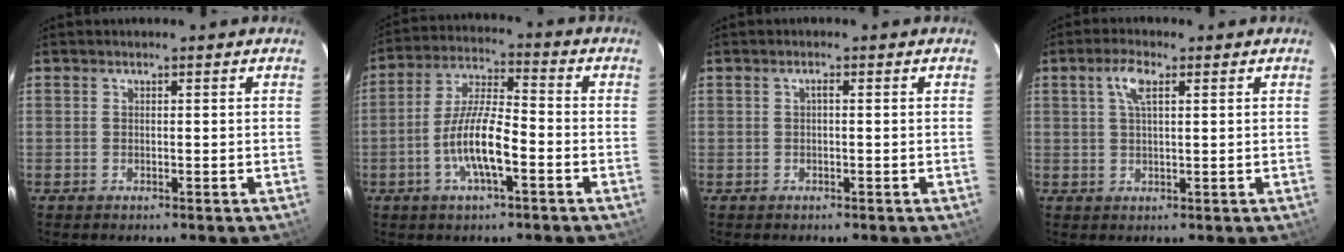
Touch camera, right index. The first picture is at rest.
{"total": 10.1, "force": [-3.8, 2.5, 9.0], "torque": [-0.182, 0.001, -0.072]}
{"total": 0.7, "force": [0.0, 0.2, 0.7], "torque": [-0.011, 0.006, -0.002]}
{"total": 3.9, "force": [1.6, 1.4, 3.3], "torque": [-0.066, 0.009, 0.030]}